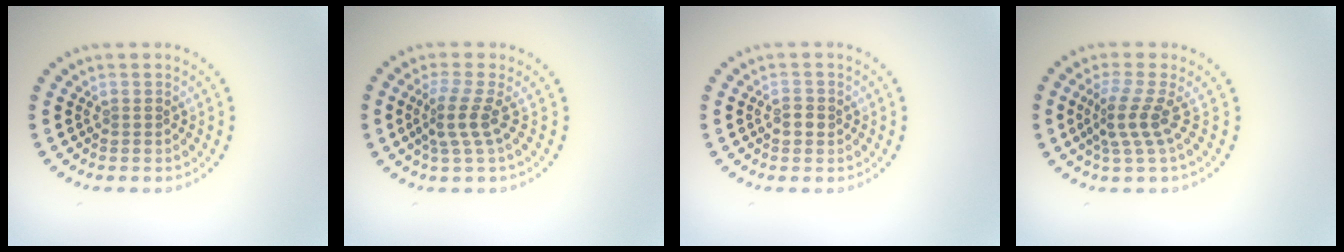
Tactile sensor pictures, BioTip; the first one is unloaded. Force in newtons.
{"total": 2.8, "press": 1.9, "slide": 2.0}
{"total": 1.3, "press": 1.3, "slide": 0.2}
{"total": 2.9, "press": 1.9, "slide": 2.1}